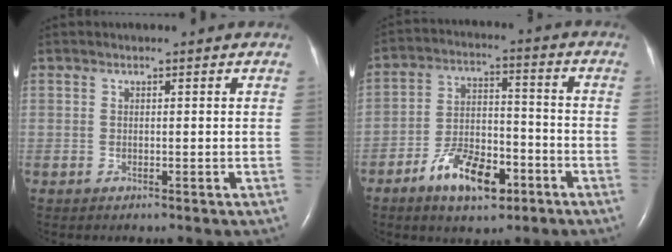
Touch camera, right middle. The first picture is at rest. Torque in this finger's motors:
{"motor_torque": [1.11, -1.02, 0.36, 0.12]}